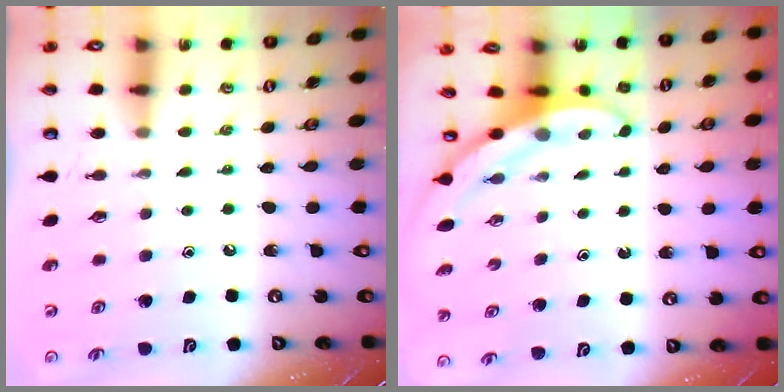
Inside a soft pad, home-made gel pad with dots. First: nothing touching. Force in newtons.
{"total": 3.2, "press": 3.2, "slide": 0.1}